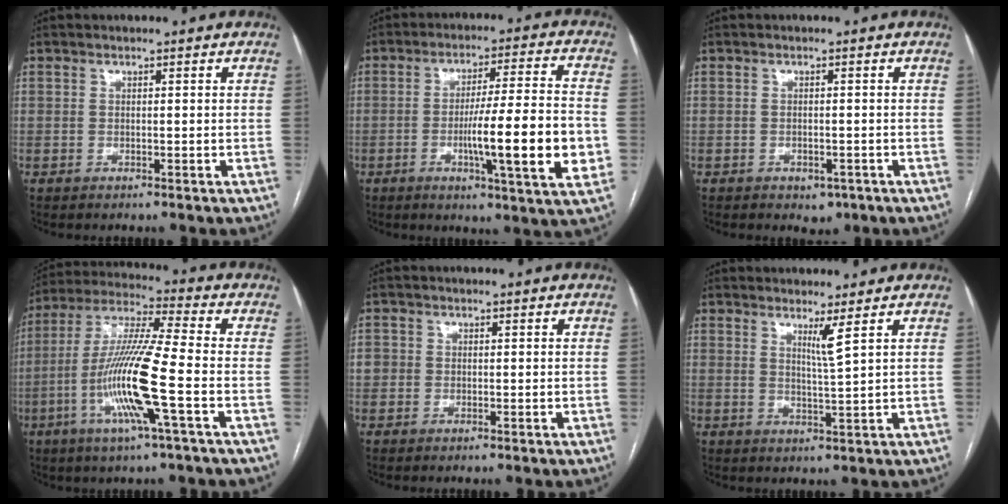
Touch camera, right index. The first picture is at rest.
{"total": 15.4, "force": [-3.3, 0.5, 15.0], "torque": [-0.223, -0.007, -0.052]}
{"total": 2.1, "force": [-1.1, 1.5, 0.9], "torque": [-0.004, 0.003, -0.006]}
{"total": 14.7, "force": [-4.3, -0.2, 14.1], "torque": [-0.286, -0.008, -0.089]}
{"total": 2.2, "force": [0.0, 2.1, 0.5], "torque": [-0.005, 0.010, 0.002]}
{"total": 2.8, "force": [1.7, -0.9, 2.1], "torque": [-0.038, -0.018, 0.034]}